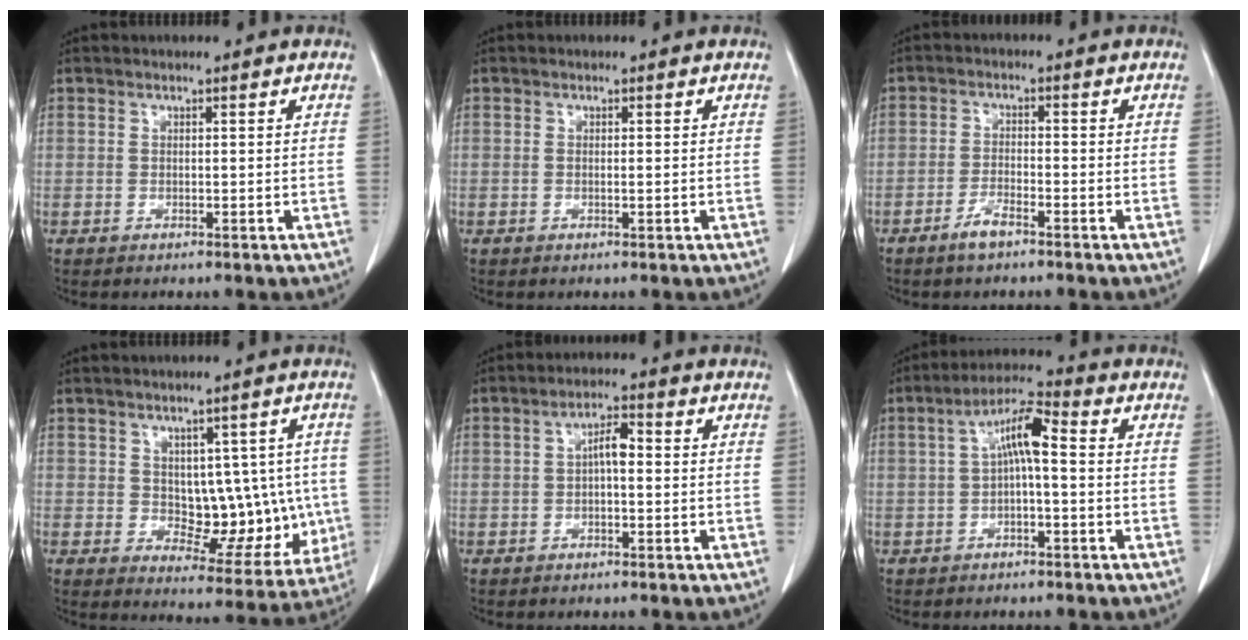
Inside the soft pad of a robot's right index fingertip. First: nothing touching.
{"total": 0.5, "force": [-0.1, 0.1, 0.5], "torque": [-0.011, -0.002, -0.001]}
{"total": 3.3, "force": [-2.5, 0.6, 2.1], "torque": [-0.044, 0.000, -0.049]}
{"total": 10.7, "force": [0.4, 6.2, 8.6], "torque": [-0.090, 0.012, 0.027]}
{"total": 3.3, "force": [0.0, 1.1, 3.1], "torque": [-0.054, 0.012, -0.003]}
{"total": 6.6, "force": [0.3, 1.4, 6.5], "torque": [-0.122, 0.026, 0.003]}